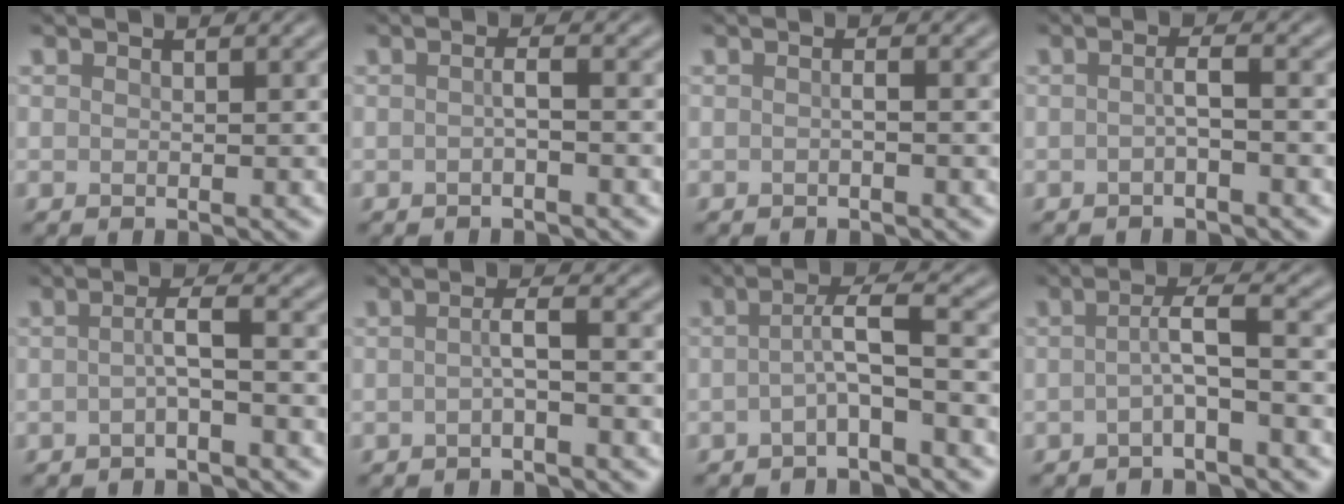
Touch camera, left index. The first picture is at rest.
{"total": 1.1, "force": [-0.4, 0.1, 1.0], "torque": [-0.018, 0.002, -0.008]}
{"total": 0.6, "force": [-0.2, 0.1, 0.6], "torque": [-0.012, 0.001, -0.004]}
{"total": 1.4, "force": [-0.5, 0.2, 1.3], "torque": [-0.024, 0.003, -0.010]}
{"total": 2.0, "force": [-0.6, 0.2, 1.9], "torque": [-0.039, 0.005, -0.015]}
{"total": 1.7, "force": [-0.5, 0.2, 1.6], "torque": [-0.032, 0.003, -0.011]}
{"total": 3.0, "force": [-0.8, 0.3, 2.9], "torque": [-0.053, 0.012, -0.023]}
{"total": 2.7, "force": [-0.7, 0.2, 2.5], "torque": [-0.048, 0.008, -0.019]}